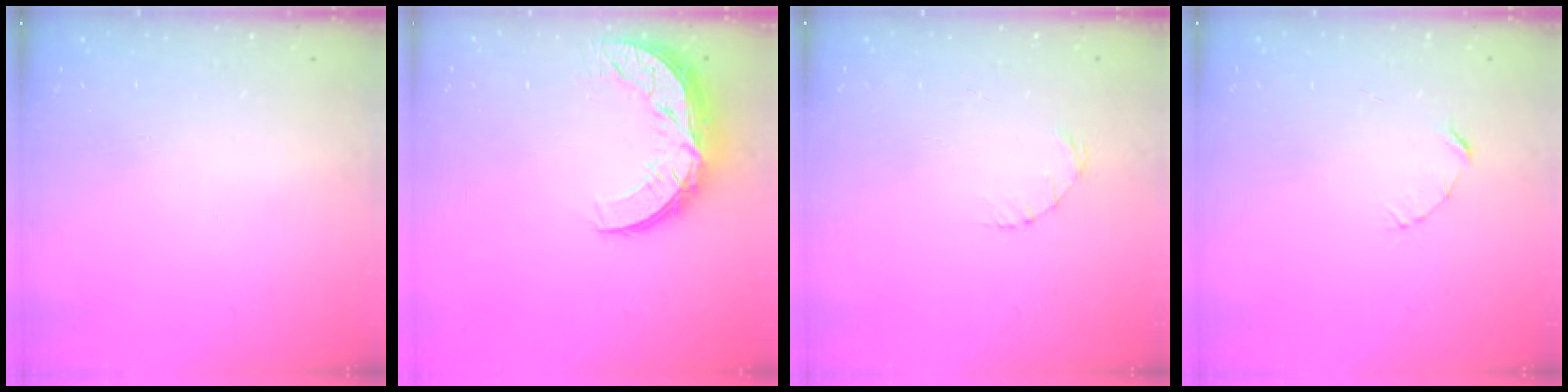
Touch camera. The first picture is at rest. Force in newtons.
{"total": 11.3, "press": 11.2, "slide": 0.9}
{"total": 1.4, "press": 1.4, "slide": 0.2}
{"total": 2.4, "press": 2.4, "slide": 0.2}